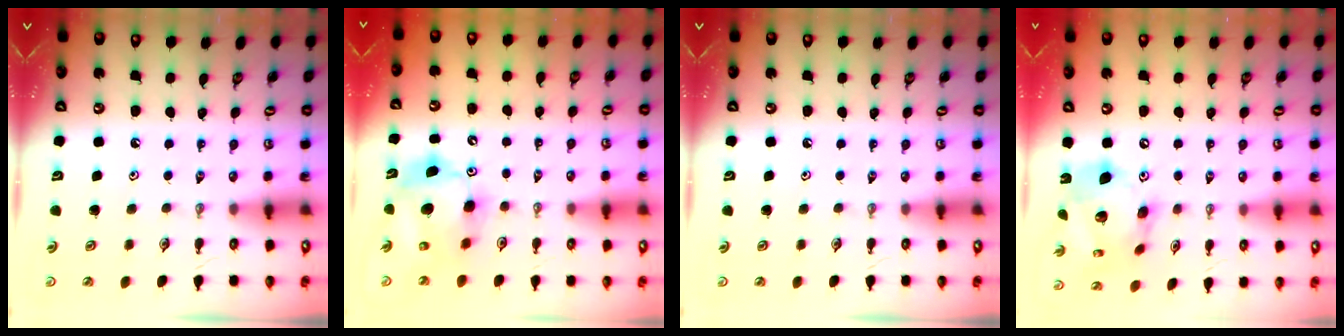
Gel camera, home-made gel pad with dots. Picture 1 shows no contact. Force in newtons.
{"total": 13.0, "press": 12.7, "slide": 2.7}
{"total": 0.0}
{"total": 16.8, "press": 16.7, "slide": 1.8}